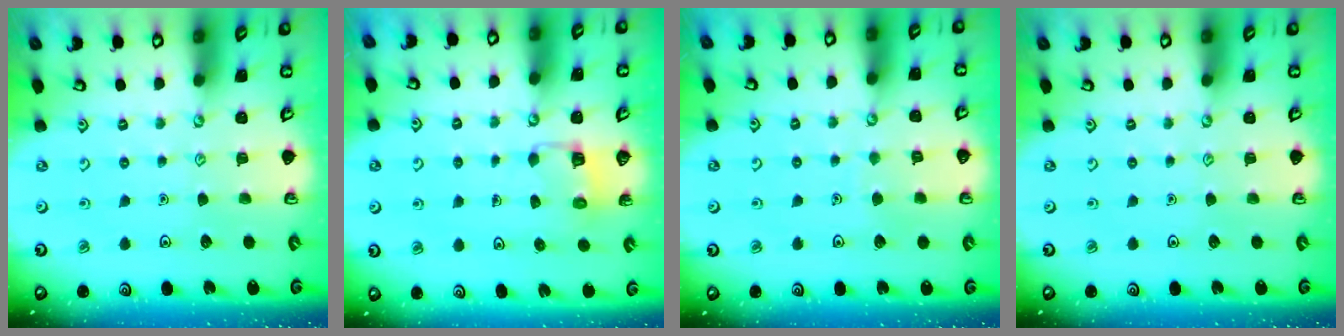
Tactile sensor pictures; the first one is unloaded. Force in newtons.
{"total": 3.1, "press": 3.1, "slide": 0.3}
{"total": 3.3, "press": 3.3, "slide": 0.3}
{"total": 0.0}